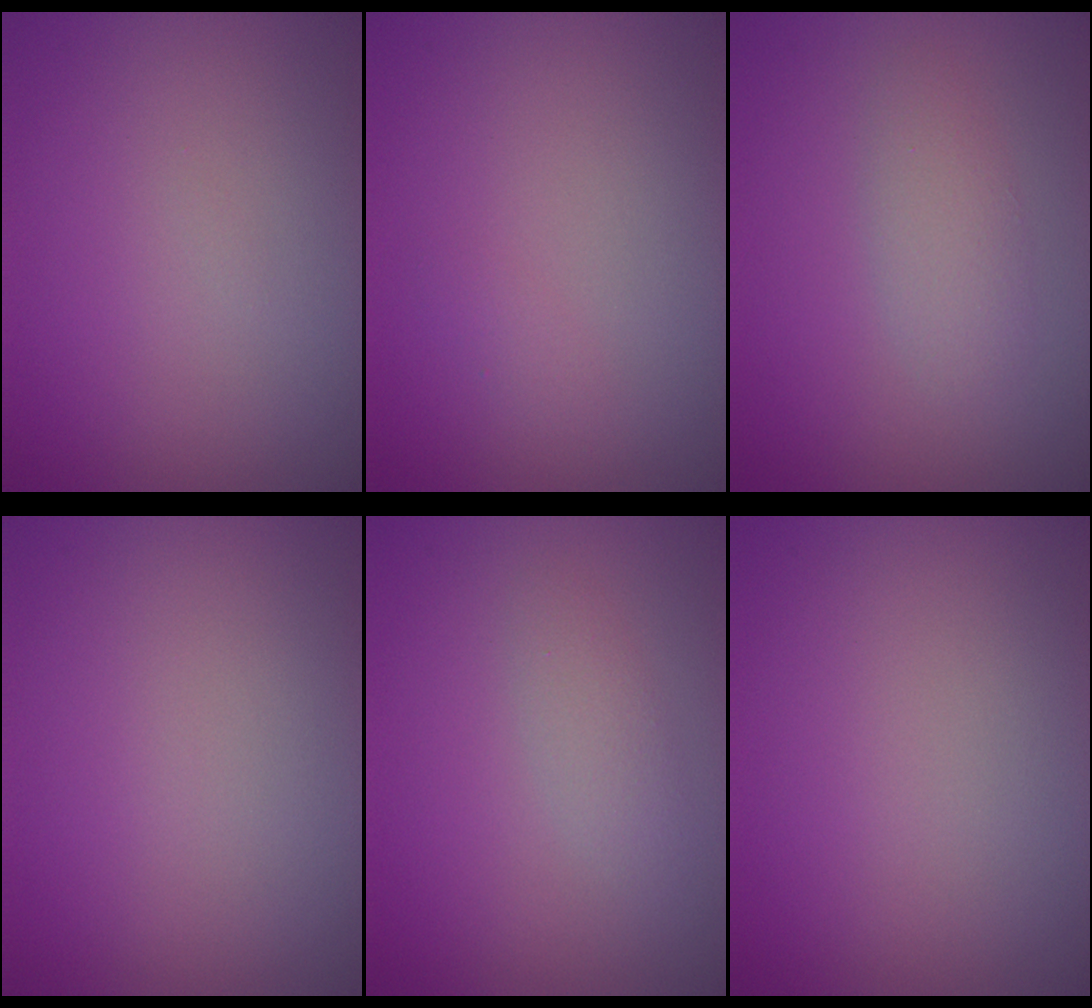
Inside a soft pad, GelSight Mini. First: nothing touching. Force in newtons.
{"total": 0.5, "press": 0.5, "slide": 0.0}
{"total": 1.9, "press": 1.9, "slide": 0.0}
{"total": 0.0}
{"total": 1.4, "press": 1.4, "slide": 0.1}
{"total": 0.0}